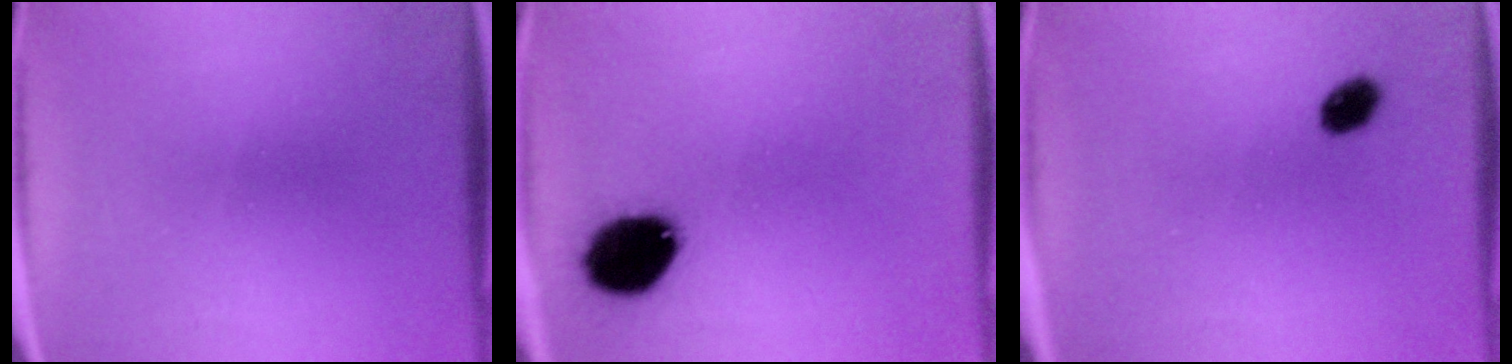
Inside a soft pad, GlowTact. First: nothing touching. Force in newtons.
{"total": 12.0}
{"total": 3.5}